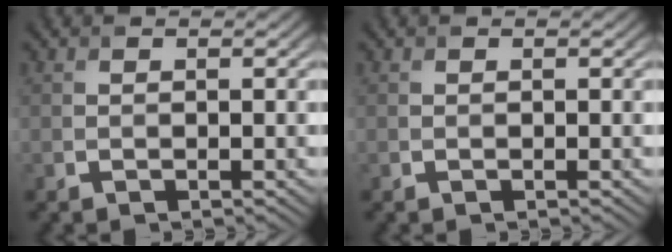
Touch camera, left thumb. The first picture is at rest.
{"total": 0.0}